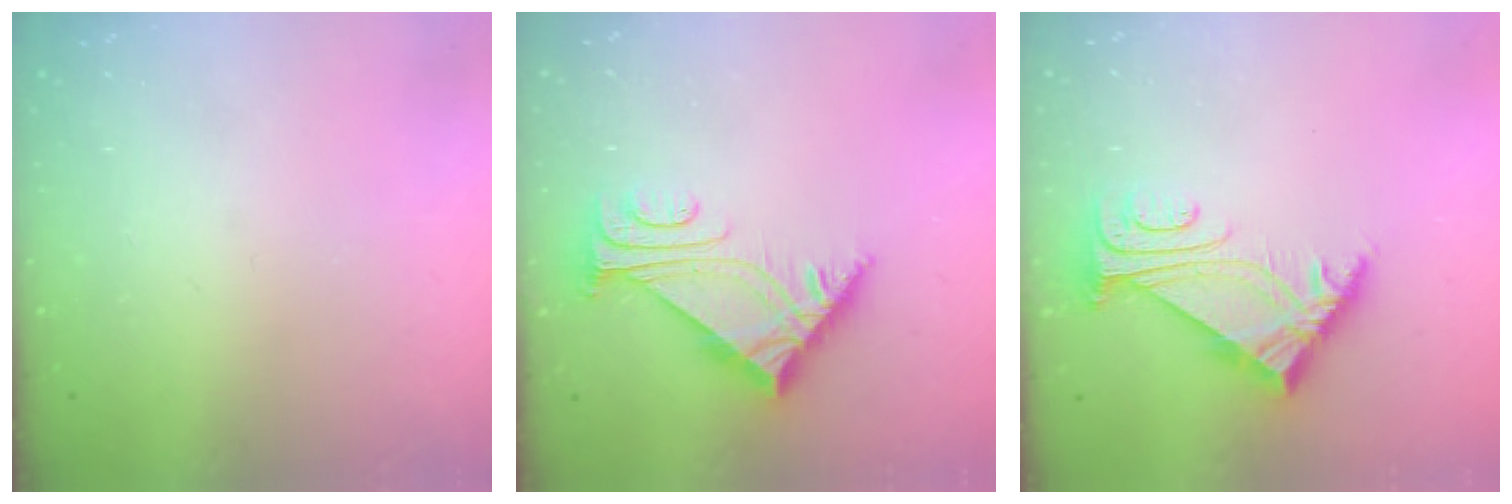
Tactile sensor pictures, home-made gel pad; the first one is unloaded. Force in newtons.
{"total": 5.7, "press": 5.7, "slide": 0.6}
{"total": 5.8, "press": 5.7, "slide": 1.1}